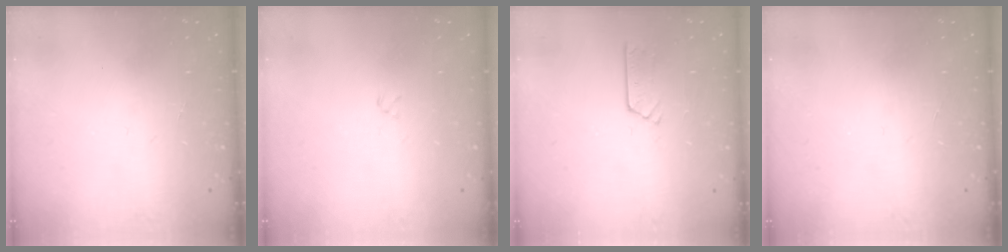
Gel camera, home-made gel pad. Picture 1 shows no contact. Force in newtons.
{"total": 1.2, "press": 1.2, "slide": 0.1}
{"total": 2.6, "press": 2.6, "slide": 0.2}
{"total": 0.0}